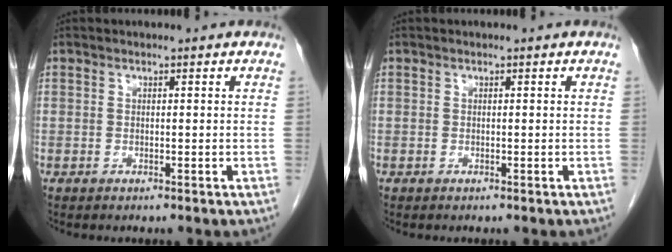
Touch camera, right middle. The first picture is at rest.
{"total": 0.0}